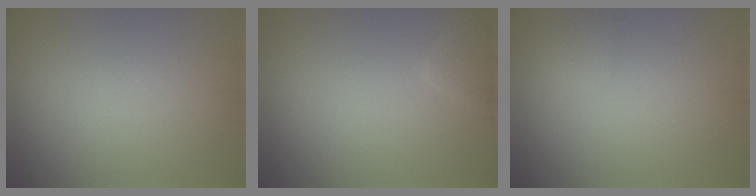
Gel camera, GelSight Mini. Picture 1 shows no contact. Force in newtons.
{"total": 1.7, "press": 1.7, "slide": 0.2}
{"total": 0.8, "press": 0.8, "slide": 0.1}